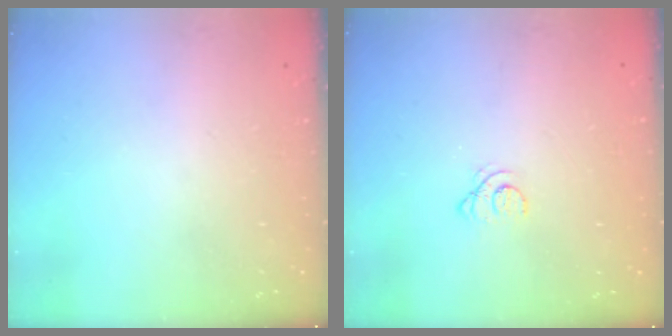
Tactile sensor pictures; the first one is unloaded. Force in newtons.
{"total": 1.7, "press": 1.6, "slide": 0.1}